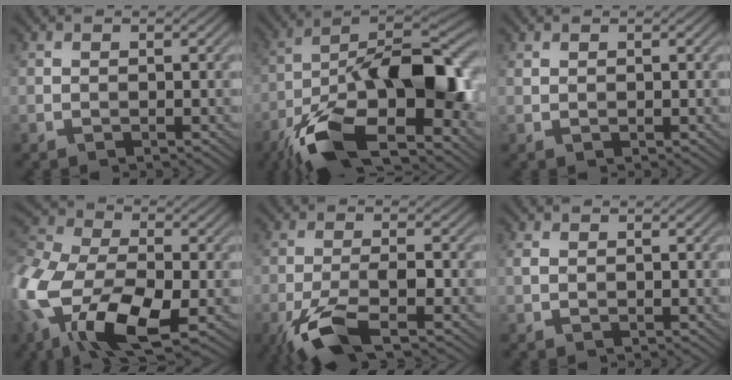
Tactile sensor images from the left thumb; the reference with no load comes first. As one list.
[{"total": 18.6, "force": [-8.1, 8.2, 14.7], "torque": [-0.257, -0.018, -0.147]}, {"total": 0.5, "force": [0.4, 0.2, 0.2], "torque": [-0.007, 0.002, 0.010]}, {"total": 16.0, "force": [-6.1, 8.7, 12.0], "torque": [-0.305, -0.031, -0.120]}, {"total": 7.9, "force": [-4.6, 2.0, 6.1], "torque": [-0.125, -0.006, -0.097]}, {"total": 1.0, "force": [0.2, 0.5, 0.8], "torque": [-0.020, 0.002, 0.005]}]